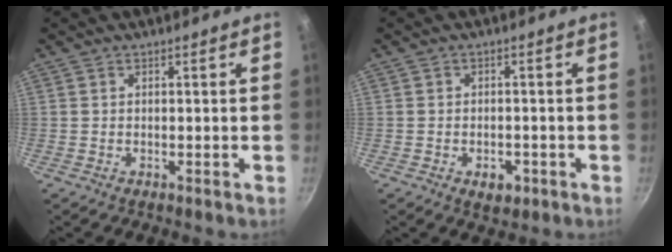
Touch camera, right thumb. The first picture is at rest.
{"total": 3.7, "force": [-1.6, 2.5, 2.3], "torque": [-0.023, 0.012, -0.015]}